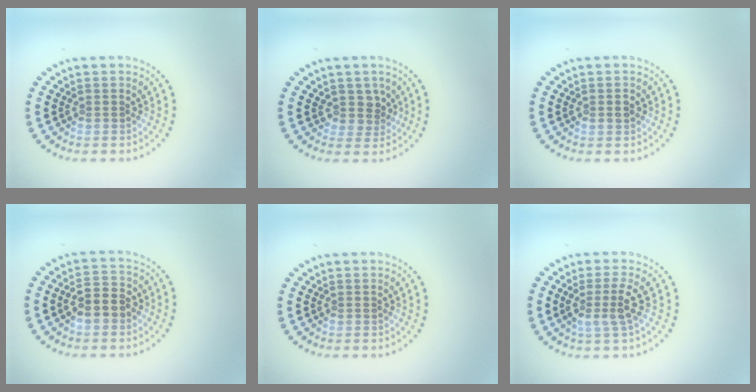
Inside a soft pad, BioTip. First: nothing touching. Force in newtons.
{"total": 2.0, "press": 1.6, "slide": 1.2}
{"total": 1.3, "press": 1.3, "slide": 0.1}
{"total": 3.0, "press": 2.9, "slide": 0.6}
{"total": 0.0}
{"total": 2.4, "press": 1.9, "slide": 1.6}